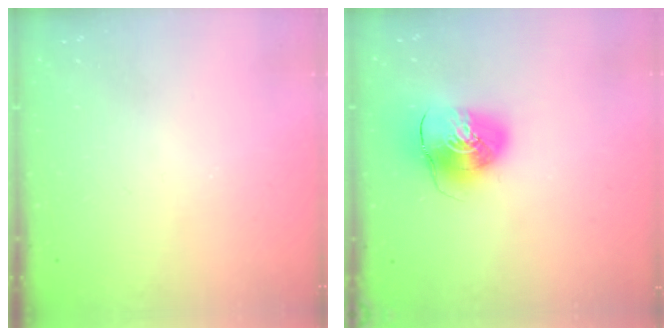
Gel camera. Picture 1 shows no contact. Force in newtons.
{"total": 11.3, "press": 11.2, "slide": 1.4}